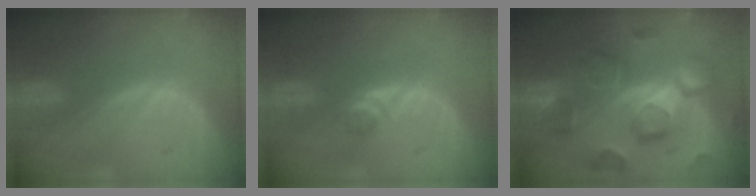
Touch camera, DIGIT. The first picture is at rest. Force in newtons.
{"total": 1.8, "press": 1.5, "slide": 0.9}
{"total": 11.5, "press": 11.4, "slide": 1.0}